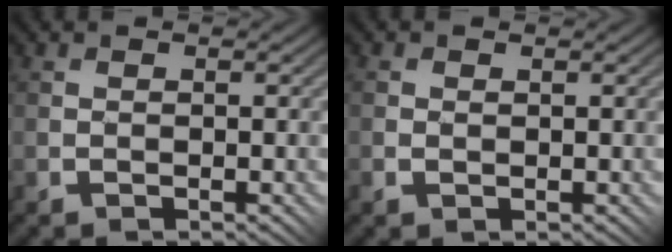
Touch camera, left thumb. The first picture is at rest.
{"total": 0.9, "force": [0.1, 0.8, 0.4], "torque": [-0.007, 0.000, 0.005]}